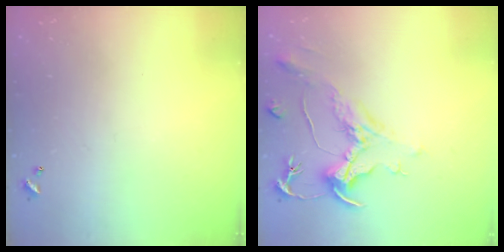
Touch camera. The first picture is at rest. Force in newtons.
{"total": 2.2, "press": 1.7, "slide": 1.3}